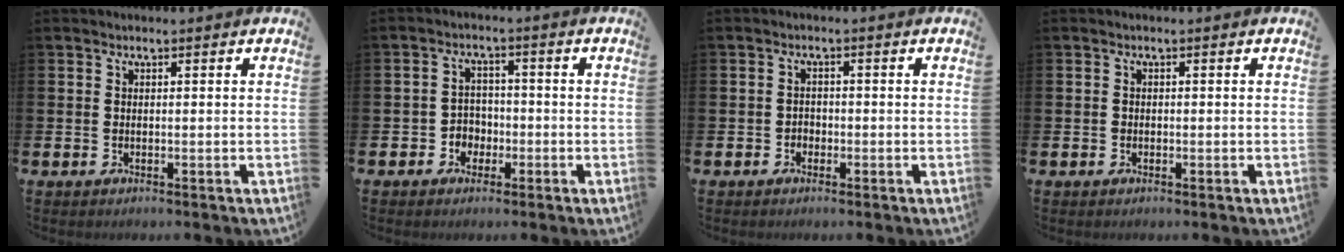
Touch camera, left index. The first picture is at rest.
{"total": 3.0, "force": [-1.3, 2.6, 0.7], "torque": [-0.019, 0.001, -0.034]}
{"total": 1.4, "force": [-0.8, 1.2, 0.2], "torque": [-0.003, 0.002, -0.019]}
{"total": 0.6, "force": [-0.2, 0.5, 0.1], "torque": [-0.008, 0.006, -0.005]}